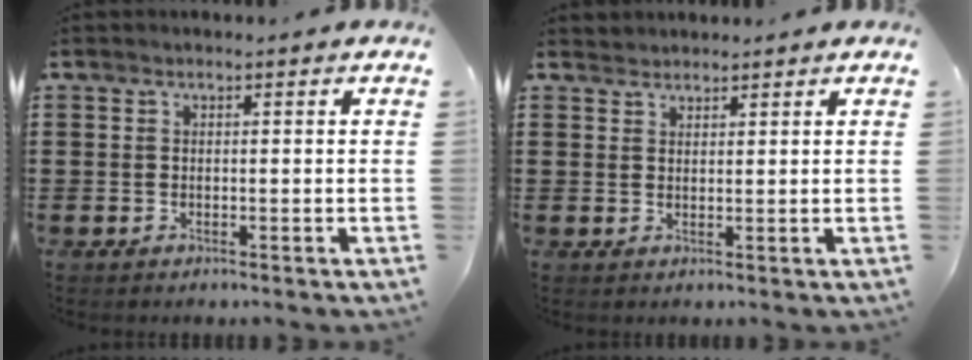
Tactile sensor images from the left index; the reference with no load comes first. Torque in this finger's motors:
{"motor_torque": [0.07, -0.05, 0.05, -0.01]}